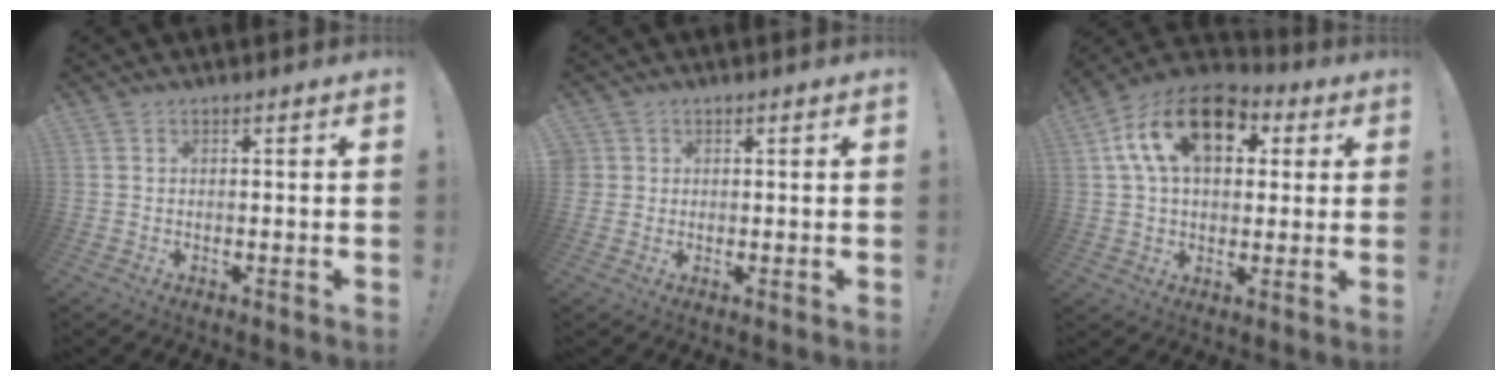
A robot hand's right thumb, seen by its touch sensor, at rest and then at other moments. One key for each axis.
{"total": 2.1, "fx": 0.6, "fy": 2.0, "fz": 0.0, "tx": -0.001, "ty": 0.000, "tz": 0.013}
{"total": 18.6, "fx": 6.4, "fy": 11.7, "fz": 13.0, "tx": -0.211, "ty": -0.009, "tz": 0.113}